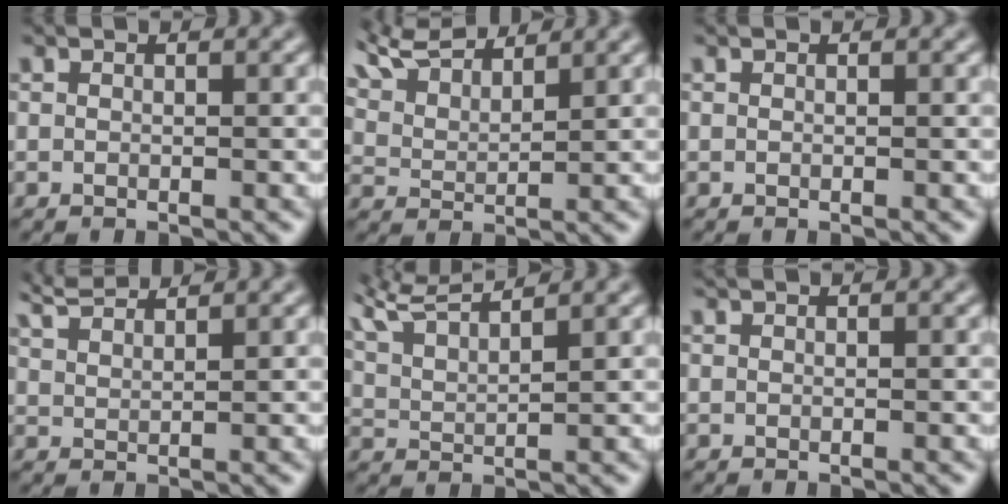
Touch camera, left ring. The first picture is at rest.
{"total": 4.7, "force": [4.3, 0.9, 1.5], "torque": [-0.045, 0.016, 0.082]}
{"total": 0.0}
{"total": 3.2, "force": [3.1, 0.2, 0.9], "torque": [-0.013, 0.011, 0.060]}
{"total": 6.8, "force": [5.8, 1.3, 3.2], "torque": [-0.069, 0.032, 0.087]}
{"total": 0.0}